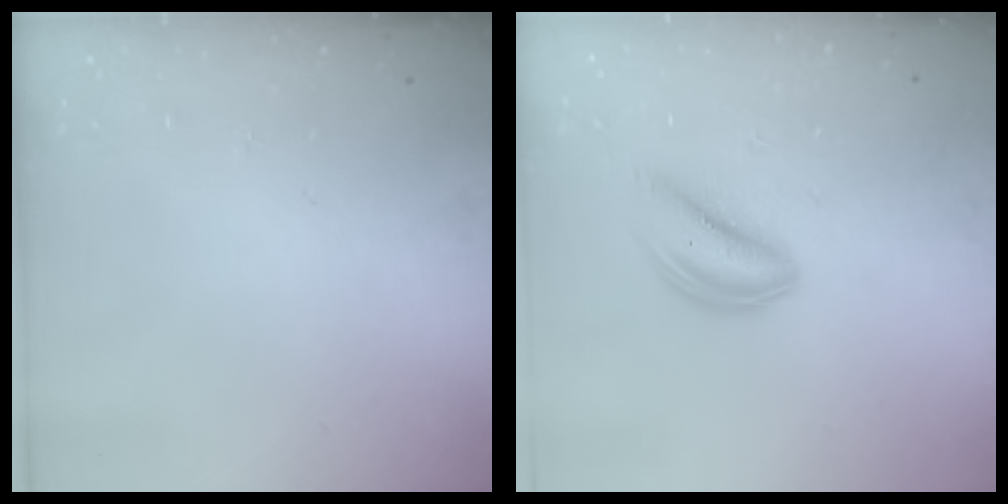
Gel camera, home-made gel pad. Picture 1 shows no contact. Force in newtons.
{"total": 4.9, "press": 4.9, "slide": 0.5}